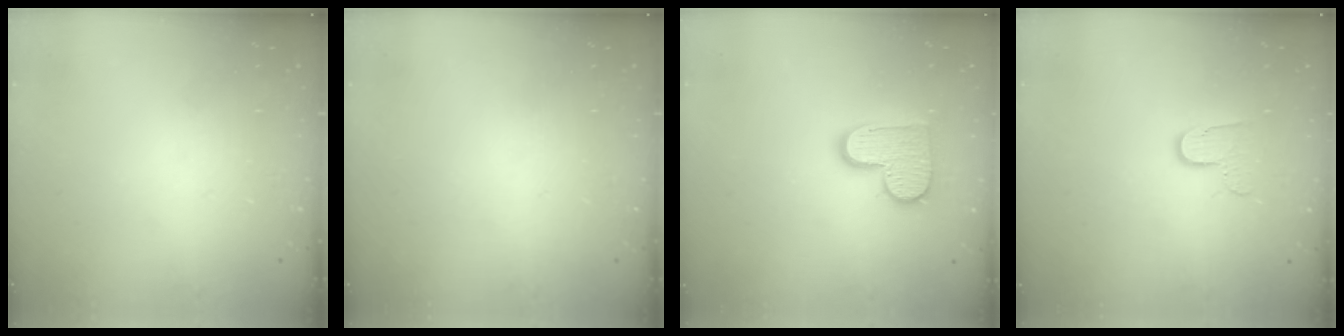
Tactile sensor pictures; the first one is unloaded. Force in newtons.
{"total": 0.0}
{"total": 11.6, "press": 11.6, "slide": 0.7}
{"total": 6.7, "press": 6.7, "slide": 0.4}